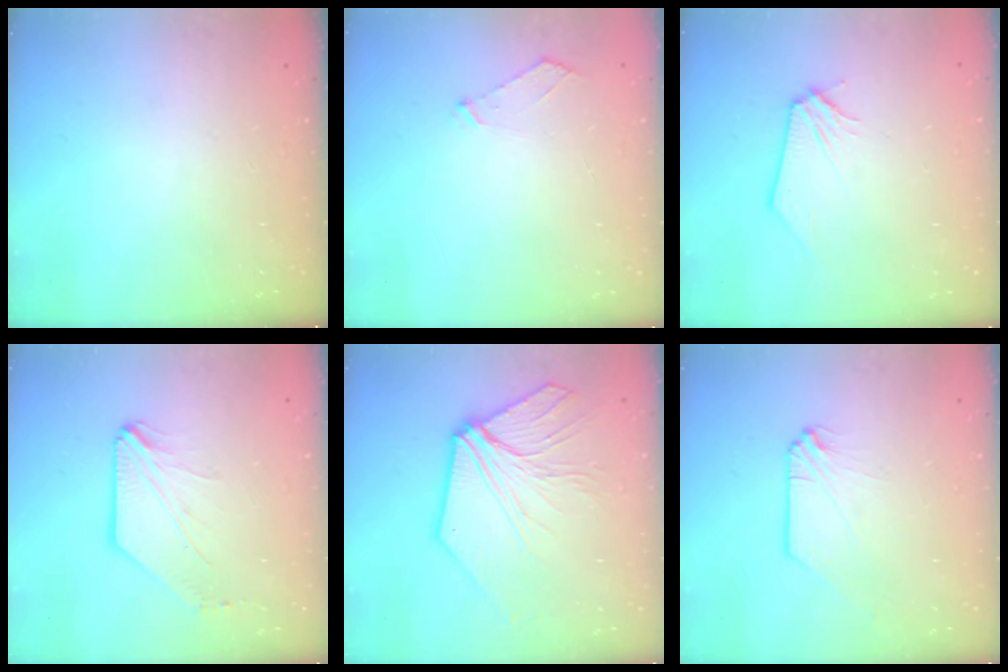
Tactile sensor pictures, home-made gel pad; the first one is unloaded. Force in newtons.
{"total": 4.4, "press": 4.3, "slide": 0.6}
{"total": 0.0}
{"total": 2.6, "press": 2.6, "slide": 0.5}
{"total": 10.6, "press": 10.6, "slide": 1.0}
{"total": 0.0}